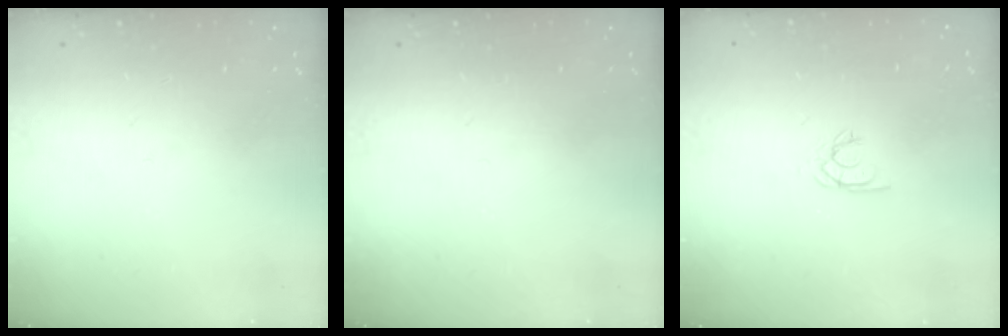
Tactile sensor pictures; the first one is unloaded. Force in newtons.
{"total": 0.0}
{"total": 2.0, "press": 2.0, "slide": 0.4}